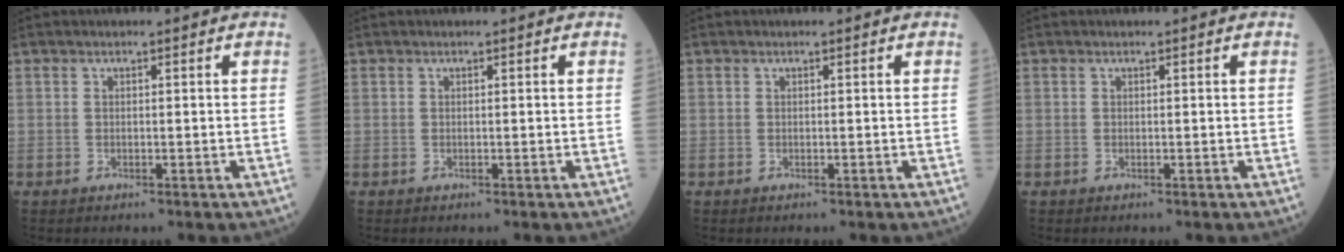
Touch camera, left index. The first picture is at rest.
{"total": 0.0}
{"total": 0.0}
{"total": 0.0}